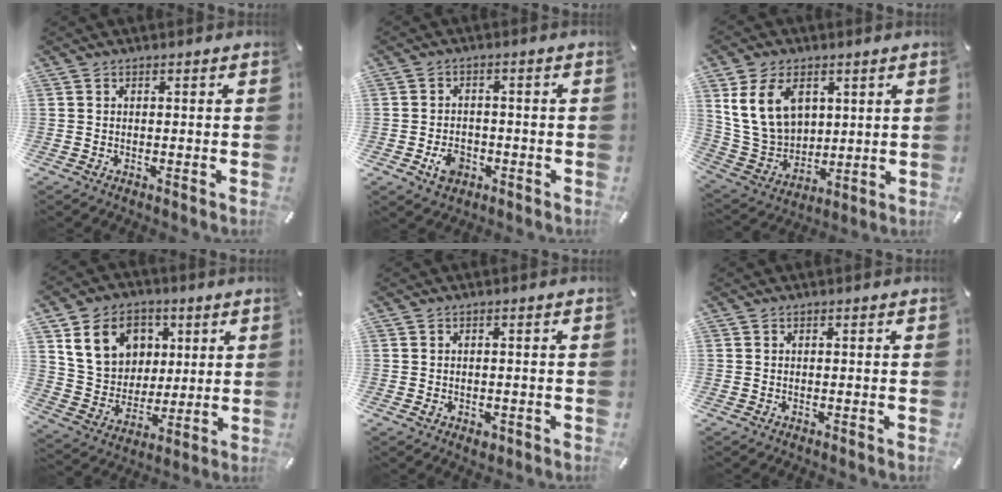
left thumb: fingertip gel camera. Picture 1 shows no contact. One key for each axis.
{"total": 5.3, "fx": -2.0, "fy": 4.1, "fz": 2.6, "tx": -0.046, "ty": 0.004, "tz": -0.037}
{"total": 13.5, "fx": 5.2, "fy": 10.4, "fz": 6.8, "tx": -0.144, "ty": -0.010, "tz": 0.102}
{"total": 14.5, "fx": 5.2, "fy": 12.3, "fz": 5.8, "tx": -0.109, "ty": -0.006, "tz": 0.106}
{"total": 1.7, "fx": -0.6, "fy": 1.4, "fz": 0.9, "tx": -0.007, "ty": 0.000, "tz": -0.012}
{"total": 0.0}